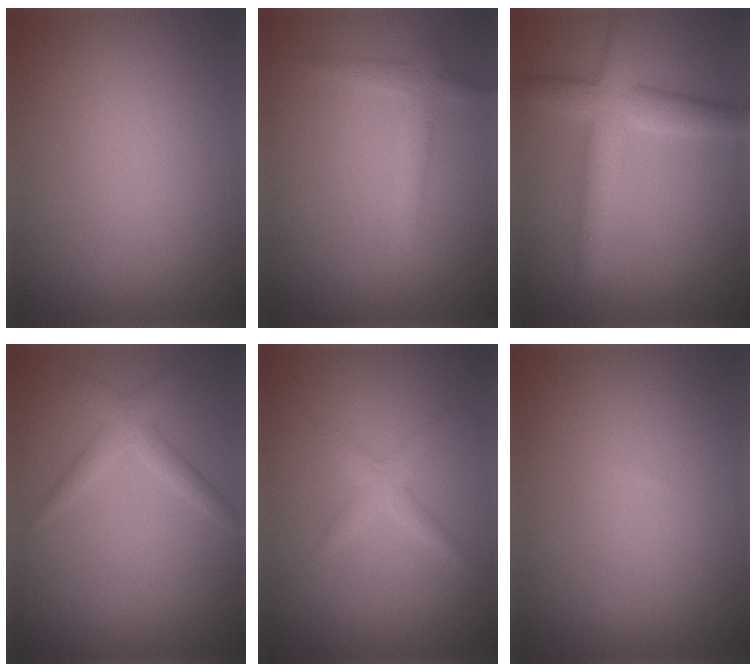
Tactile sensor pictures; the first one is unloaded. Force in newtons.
{"total": 2.0, "press": 2.0, "slide": 0.2}
{"total": 4.7, "press": 4.7, "slide": 0.1}
{"total": 2.0, "press": 2.0, "slide": 0.1}
{"total": 1.6, "press": 1.6, "slide": 0.0}
{"total": 0.0}